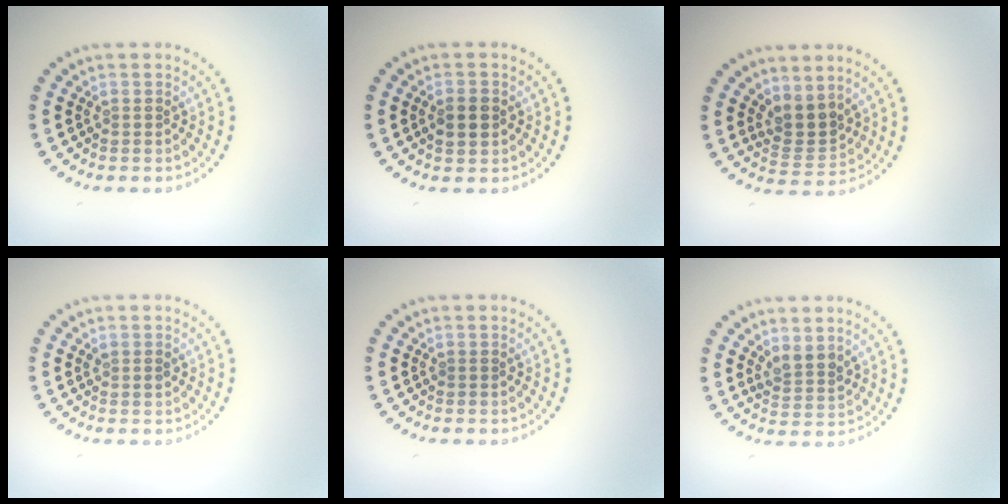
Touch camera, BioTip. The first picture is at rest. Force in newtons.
{"total": 2.3, "press": 2.3, "slide": 0.2}
{"total": 2.8, "press": 2.1, "slide": 1.8}
{"total": 0.7, "press": 0.6, "slide": 0.2}
{"total": 0.0}
{"total": 2.2, "press": 1.8, "slide": 1.2}